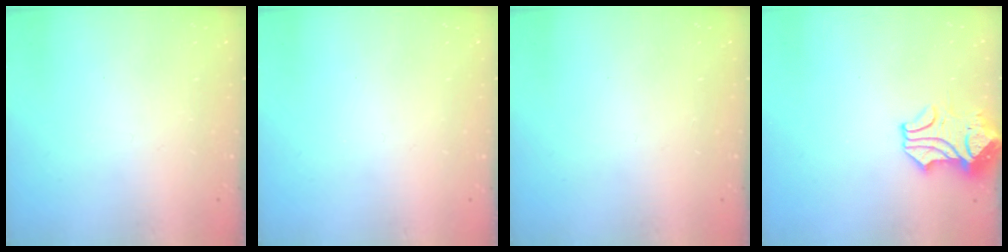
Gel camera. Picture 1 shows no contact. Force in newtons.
{"total": 0.0}
{"total": 0.0}
{"total": 1.6, "press": 1.4, "slide": 0.9}